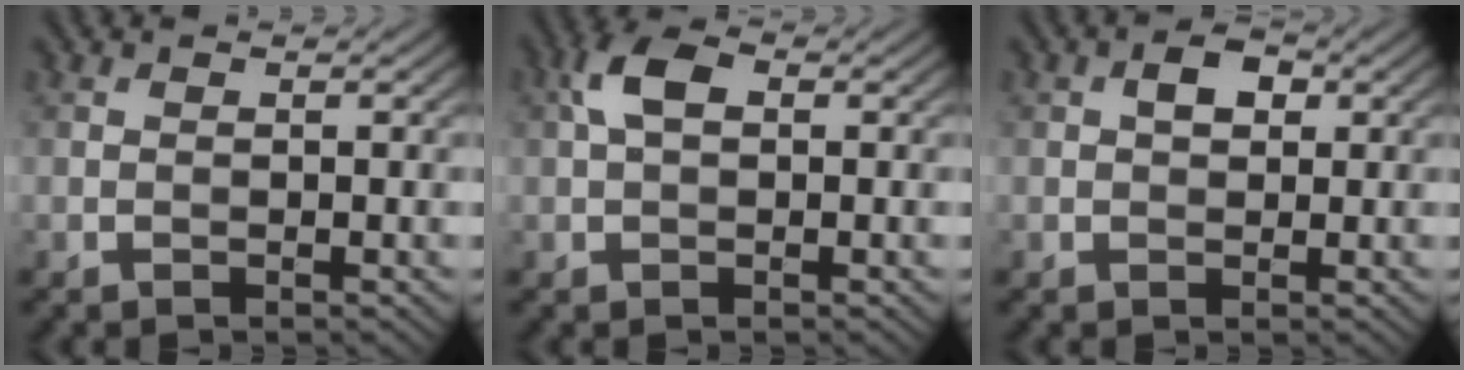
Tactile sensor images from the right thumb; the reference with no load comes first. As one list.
[{"total": 3.8, "force": [0.7, 2.1, 3.0], "torque": [-0.068, 0.013, 0.009]}, {"total": 2.6, "force": [0.7, 1.7, 1.8], "torque": [-0.031, 0.004, 0.008]}]